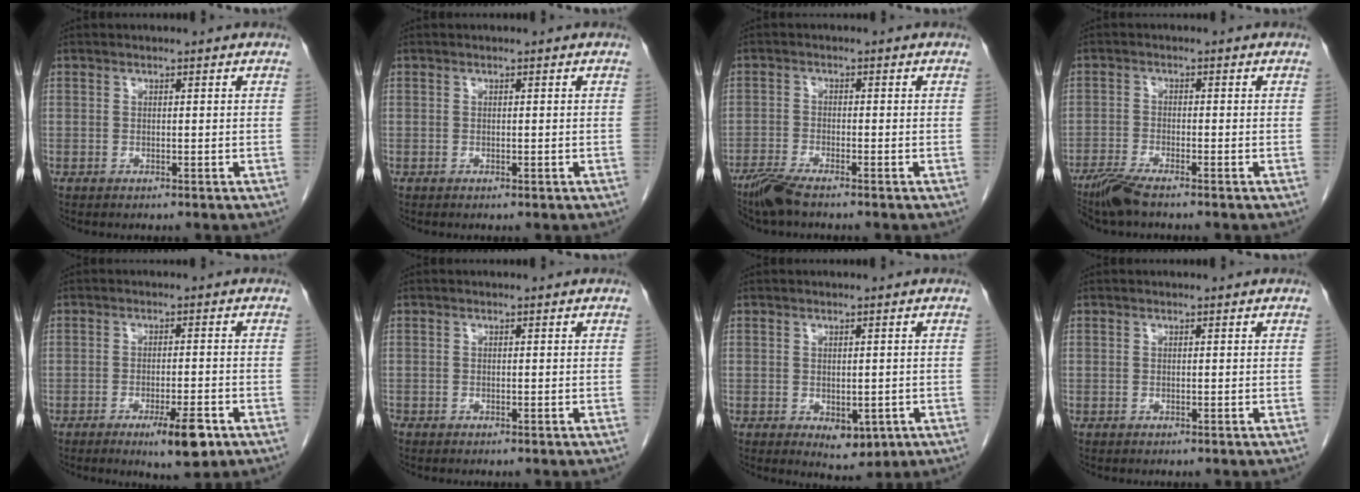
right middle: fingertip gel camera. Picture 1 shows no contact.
{"total": 0.0}
{"total": 4.2, "force": [-3.5, 0.2, 2.4], "torque": [-0.056, -0.013, -0.072]}
{"total": 4.6, "force": [-3.8, 0.2, 2.7], "torque": [-0.059, -0.015, -0.076]}
{"total": 7.0, "force": [-3.6, 1.0, 5.9], "torque": [-0.091, -0.011, -0.049]}
{"total": 0.0}
{"total": 4.1, "force": [-1.3, 2.2, 3.2], "torque": [-0.039, -0.007, -0.004]}
{"total": 0.0}